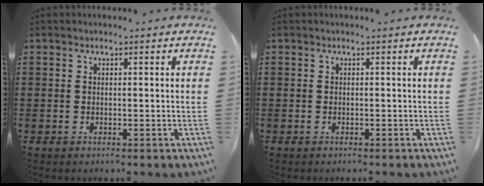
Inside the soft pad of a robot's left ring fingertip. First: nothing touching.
{"total": 0.0}